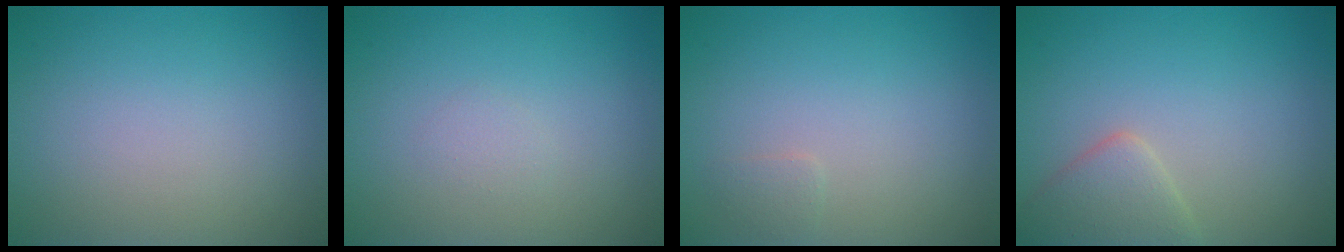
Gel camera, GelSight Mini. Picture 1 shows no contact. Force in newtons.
{"total": 0.6, "press": 0.6, "slide": 0.0}
{"total": 0.7, "press": 0.7, "slide": 0.0}
{"total": 2.9, "press": 2.9, "slide": 0.2}